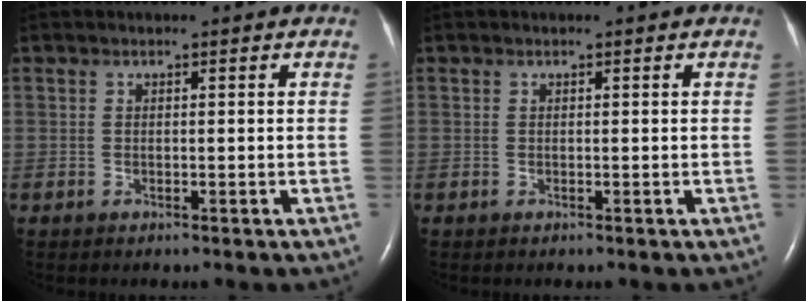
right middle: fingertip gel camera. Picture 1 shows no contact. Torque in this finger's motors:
{"motor_torque": [0.18, -0.10, -0.04, 0.00]}